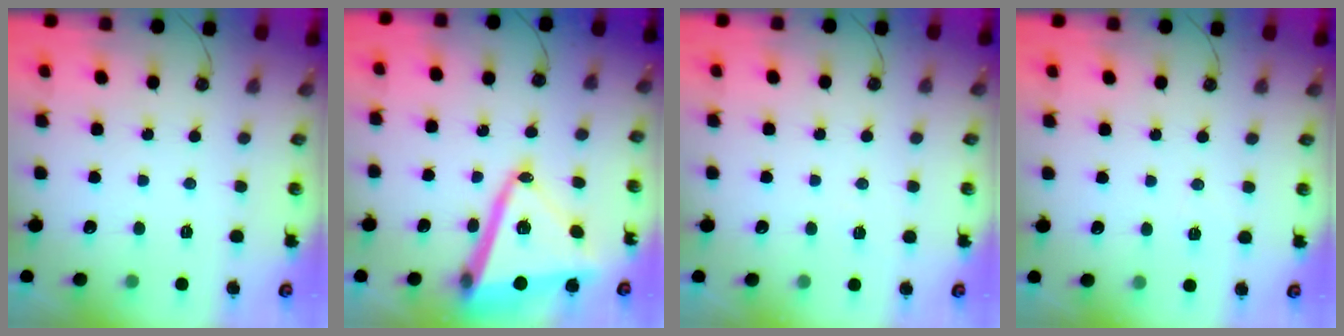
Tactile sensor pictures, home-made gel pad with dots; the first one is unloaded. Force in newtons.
{"total": 17.8, "press": 17.6, "slide": 2.6}
{"total": 4.2, "press": 3.8, "slide": 1.7}
{"total": 4.0, "press": 3.6, "slide": 1.8}